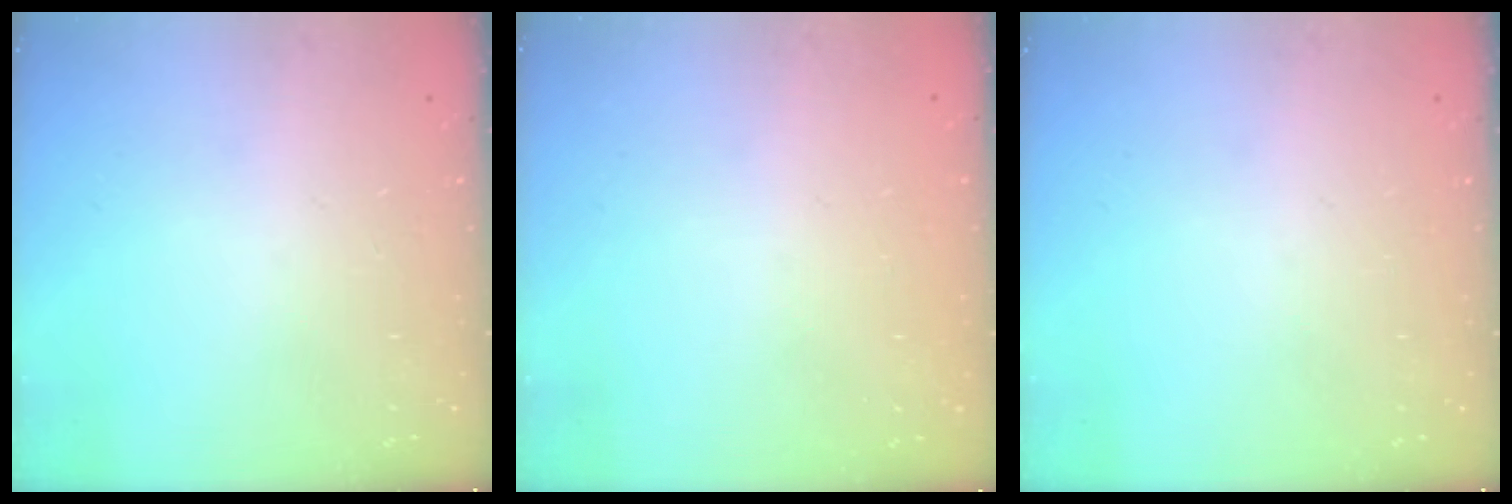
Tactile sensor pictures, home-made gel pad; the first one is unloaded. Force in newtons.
{"total": 0.6, "press": 0.6, "slide": 0.0}
{"total": 0.0}